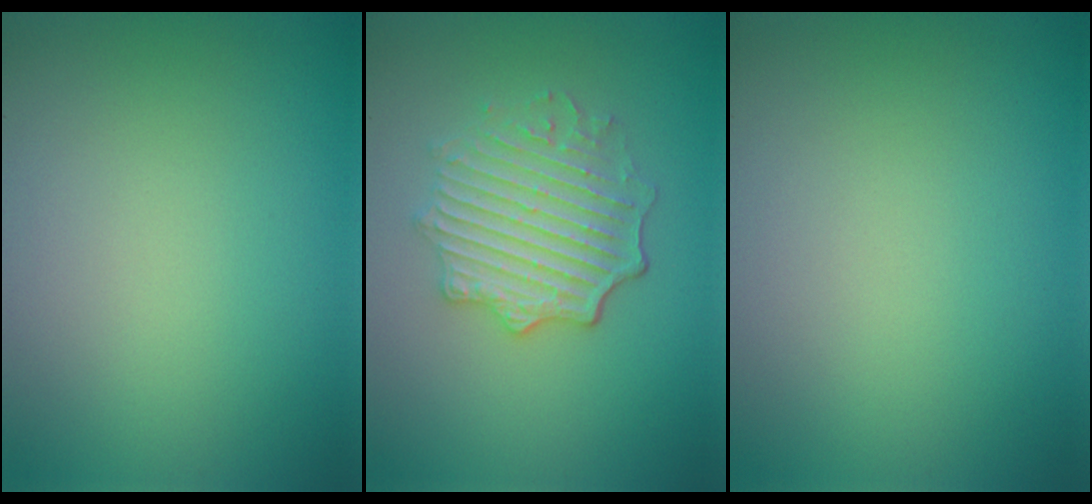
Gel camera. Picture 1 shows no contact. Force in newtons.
{"total": 4.7, "press": 4.0, "slide": 2.5}
{"total": 0.0}